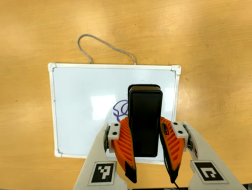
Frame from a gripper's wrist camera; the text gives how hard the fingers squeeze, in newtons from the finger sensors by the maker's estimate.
{"total": 8.9, "left": 6.5, "right": 11.2}